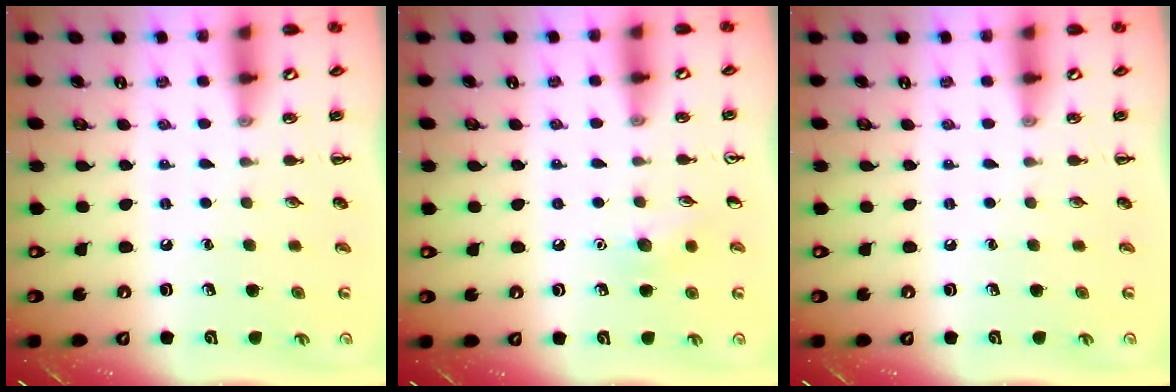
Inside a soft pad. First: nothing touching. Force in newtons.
{"total": 6.7, "press": 6.4, "slide": 2.1}
{"total": 0.0}